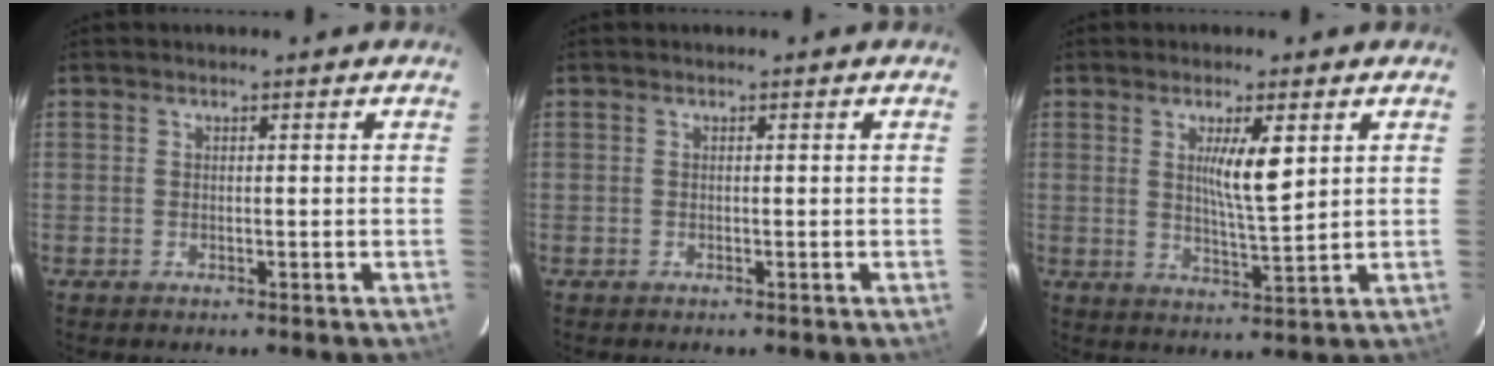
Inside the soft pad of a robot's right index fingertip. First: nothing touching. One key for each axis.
{"total": 0.0}
{"total": 6.8, "fx": 2.2, "fy": 0.9, "fz": 6.4, "tx": -0.110, "ty": -0.006, "tz": 0.039}